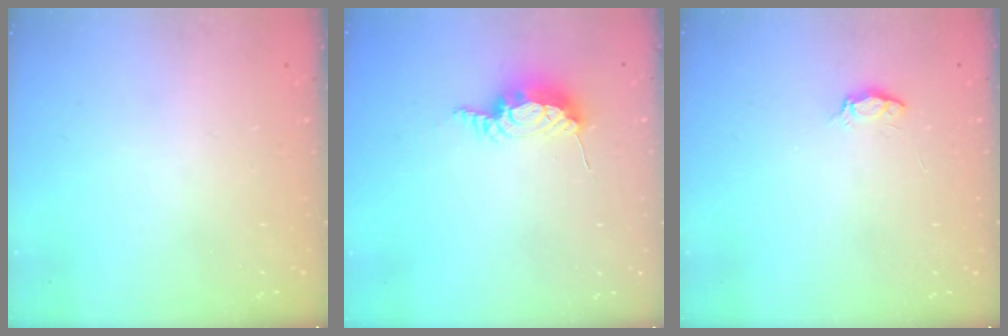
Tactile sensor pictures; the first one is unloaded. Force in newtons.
{"total": 8.3, "press": 8.3, "slide": 0.1}
{"total": 3.5, "press": 3.5, "slide": 0.5}